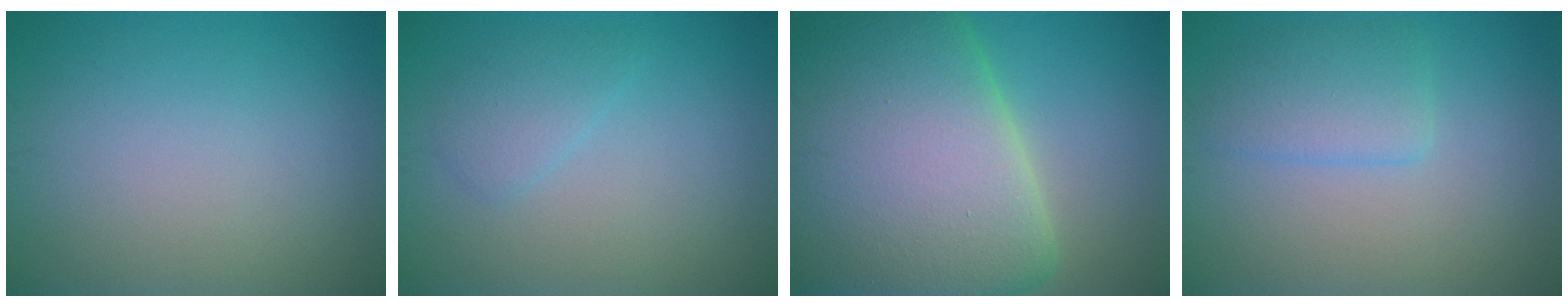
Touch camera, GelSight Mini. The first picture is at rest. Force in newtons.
{"total": 1.8, "press": 1.8, "slide": 0.1}
{"total": 19.9, "press": 19.9, "slide": 0.9}
{"total": 2.9, "press": 2.8, "slide": 0.3}